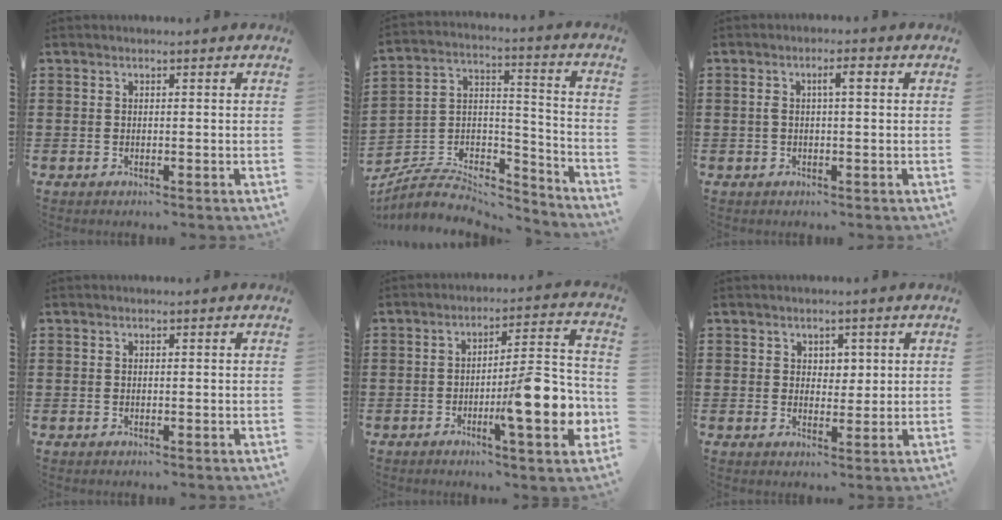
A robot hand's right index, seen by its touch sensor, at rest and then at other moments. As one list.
[{"total": 6.7, "force": [-5.7, 2.8, 2.1], "torque": [-0.049, 0.005, -0.113]}, {"total": 2.7, "force": [0.4, 0.6, 2.6], "torque": [-0.043, 0.003, 0.001]}, {"total": 0.0}, {"total": 12.3, "force": [-3.9, 2.5, 11.4], "torque": [-0.153, -0.007, -0.070]}, {"total": 2.2, "force": [1.2, 1.8, 0.7], "torque": [-0.012, 0.007, 0.019]}]